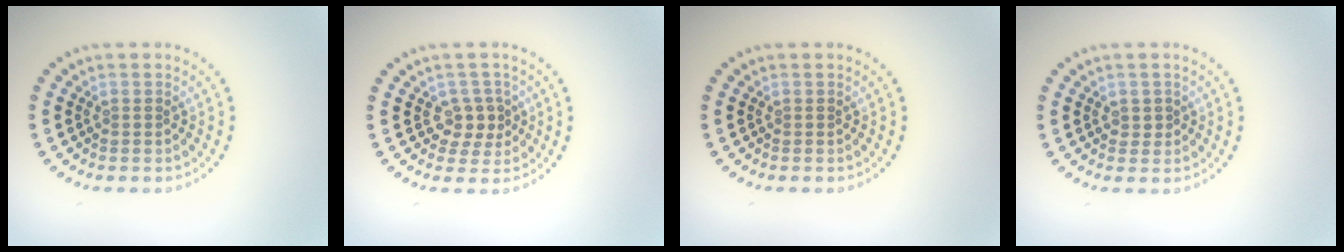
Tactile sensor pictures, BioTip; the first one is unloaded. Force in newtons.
{"total": 2.2, "press": 2.0, "slide": 1.1}
{"total": 0.0}
{"total": 0.6, "press": 0.5, "slide": 0.3}